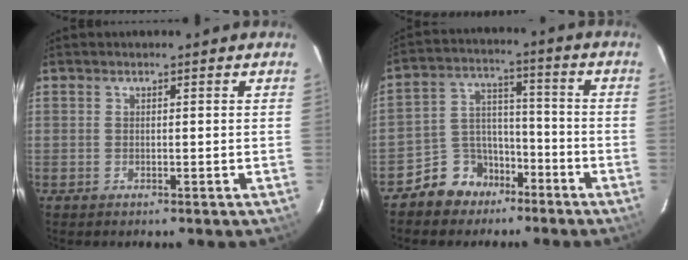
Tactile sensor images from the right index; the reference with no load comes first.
{"total": 9.1, "force": [-6.2, 6.5, 1.7], "torque": [-0.037, 0.040, -0.100]}